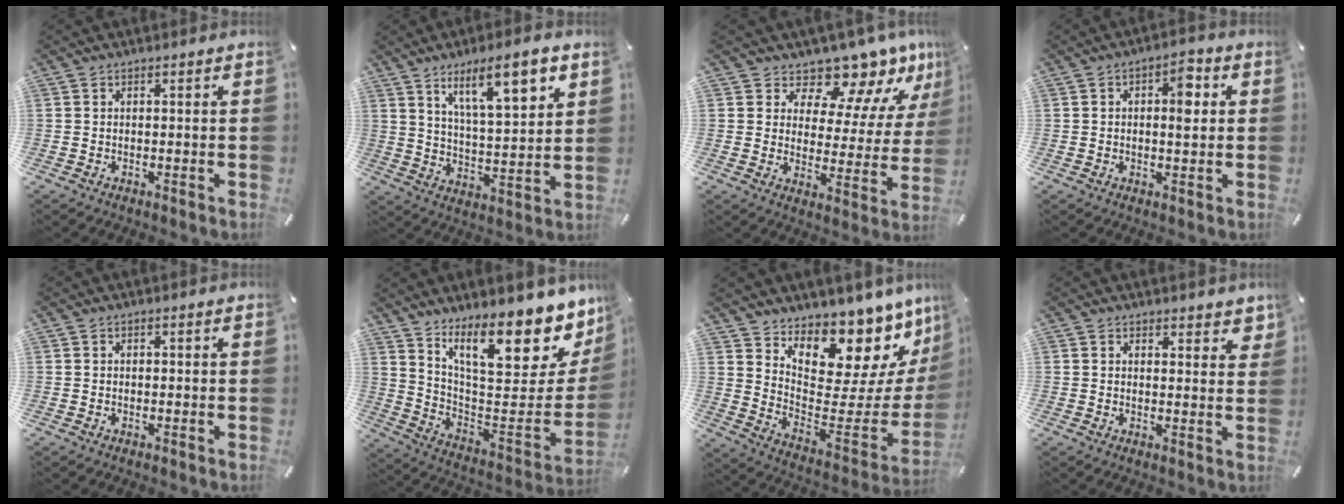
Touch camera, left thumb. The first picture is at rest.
{"total": 14.3, "force": [8.8, 4.5, 10.3], "torque": [-0.154, -0.042, 0.142]}
{"total": 12.0, "force": [10.7, 4.6, 3.0], "torque": [-0.044, -0.108, 0.183]}
{"total": 5.5, "force": [1.1, 2.6, 4.7], "torque": [-0.056, -0.006, 0.008]}
{"total": 0.0}
{"total": 20.7, "force": [14.4, 7.1, 13.0], "torque": [-0.171, -0.118, 0.236]}
{"total": 14.7, "force": [12.6, 6.4, 3.9], "torque": [-0.029, -0.130, 0.206]}
{"total": 3.0, "force": [2.4, 1.6, 0.8], "torque": [0.002, -0.016, 0.039]}